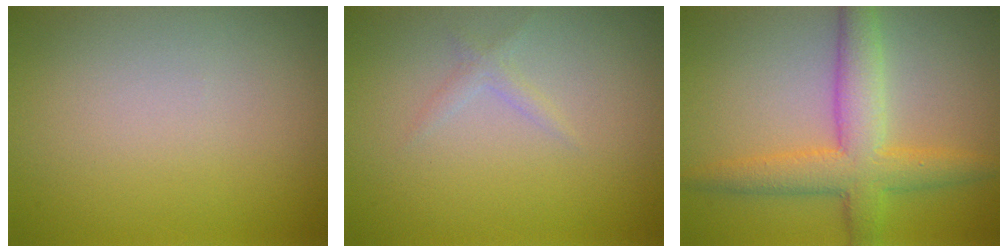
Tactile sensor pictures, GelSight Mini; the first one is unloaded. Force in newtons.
{"total": 0.9, "press": 0.9, "slide": 0.0}
{"total": 5.5, "press": 5.5, "slide": 0.1}